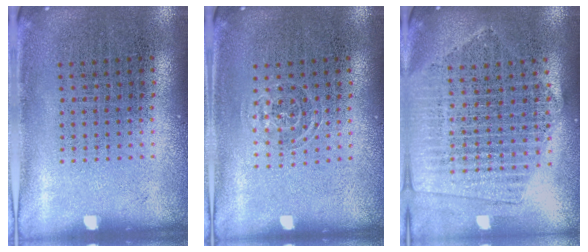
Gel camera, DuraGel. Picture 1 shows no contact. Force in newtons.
{"total": 0.9, "press": 0.6, "slide": 0.7}
{"total": 2.1, "press": 1.9, "slide": 0.8}